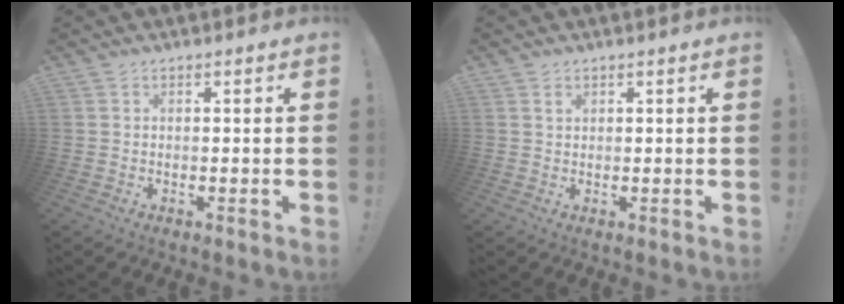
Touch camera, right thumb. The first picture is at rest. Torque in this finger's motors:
{"motor_torque": [-0.74, -0.95, -1.44, 0.16, -0.09]}